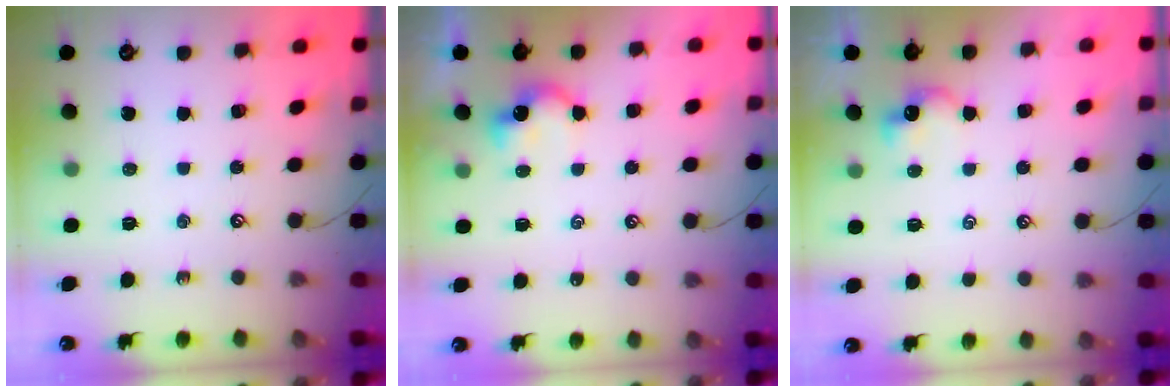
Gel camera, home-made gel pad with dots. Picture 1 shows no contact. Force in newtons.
{"total": 2.5, "press": 2.5, "slide": 0.3}
{"total": 2.5, "press": 2.5, "slide": 0.1}